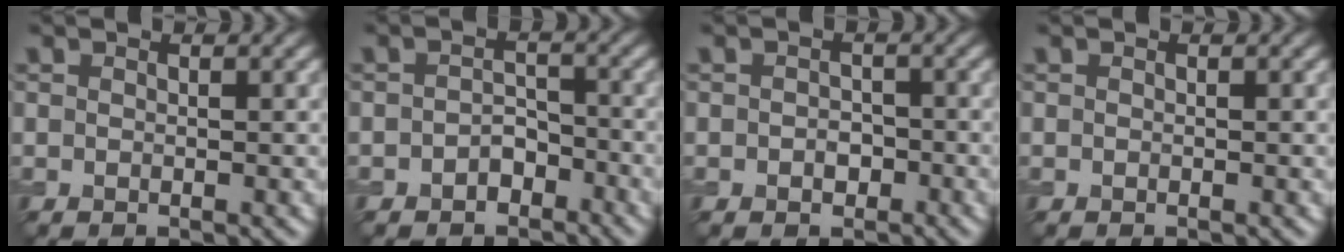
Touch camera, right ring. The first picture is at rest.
{"total": 2.2, "force": [-1.4, 1.5, 0.8], "torque": [-0.011, 0.006, -0.026]}
{"total": 1.6, "force": [-0.5, 1.3, 0.9], "torque": [-0.012, -0.003, -0.010]}
{"total": 0.0}